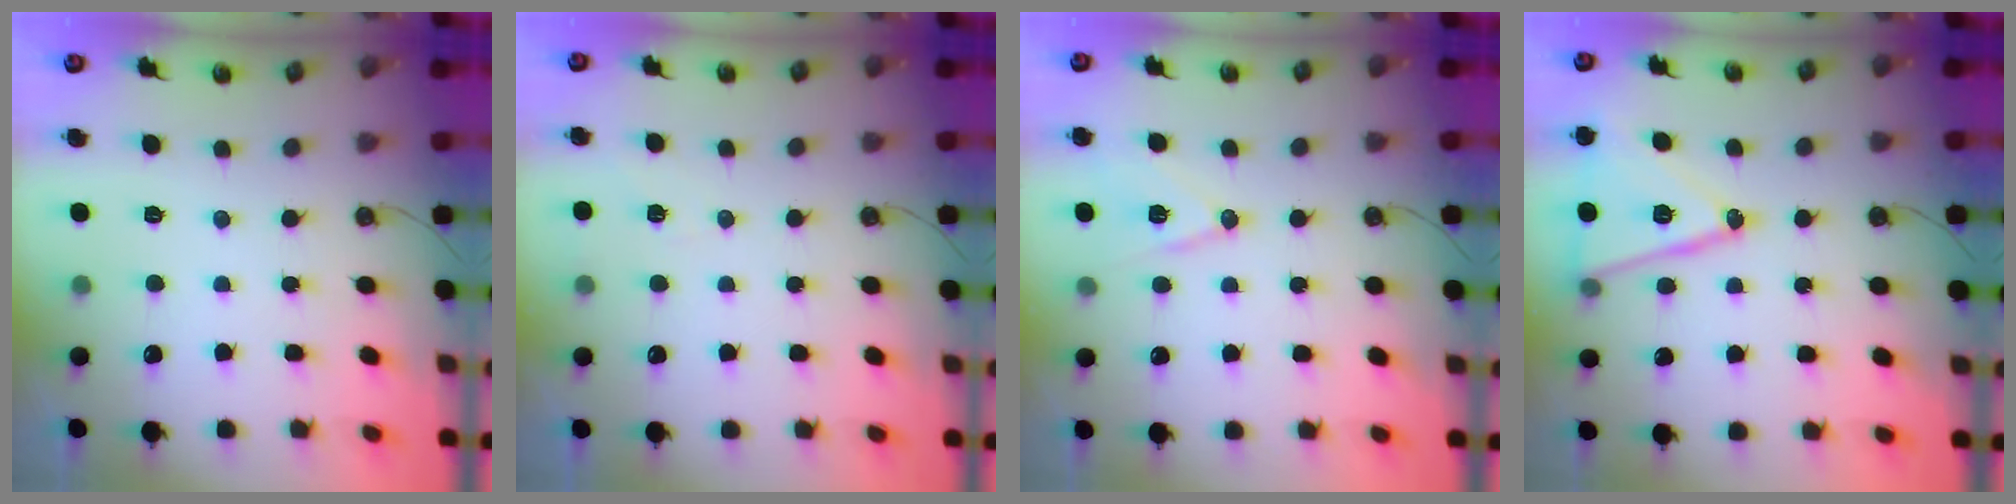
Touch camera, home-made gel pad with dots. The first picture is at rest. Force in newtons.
{"total": 3.7, "press": 3.0, "slide": 2.2}
{"total": 11.2, "press": 10.7, "slide": 3.4}
{"total": 16.4, "press": 16.1, "slide": 3.3}